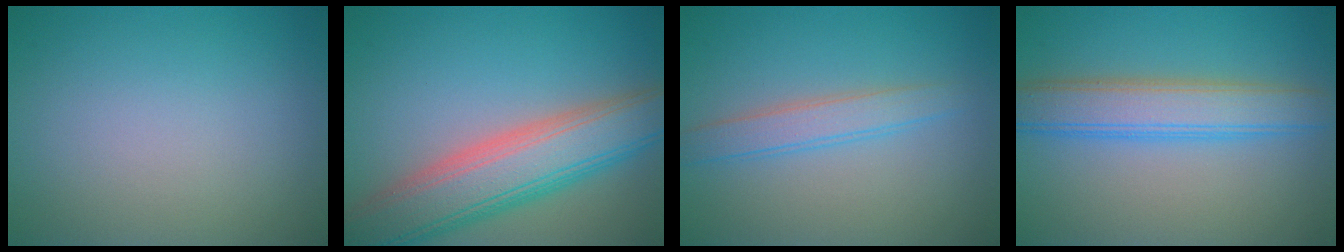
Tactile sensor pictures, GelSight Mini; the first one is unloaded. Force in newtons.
{"total": 8.5, "press": 8.5, "slide": 0.3}
{"total": 2.5, "press": 2.5, "slide": 0.0}
{"total": 5.3, "press": 5.2, "slide": 0.2}